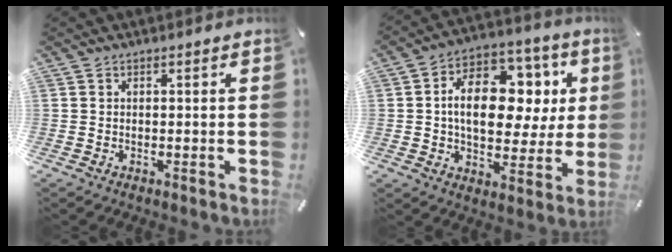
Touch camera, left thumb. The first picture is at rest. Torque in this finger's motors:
{"motor_torque": [0.68, 0.67, 1.49, -0.73, 0.44]}